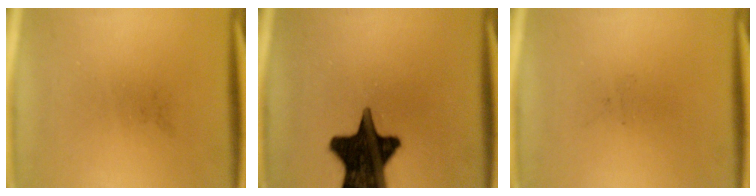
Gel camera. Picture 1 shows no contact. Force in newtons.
{"total": 19.4}
{"total": 0.0}